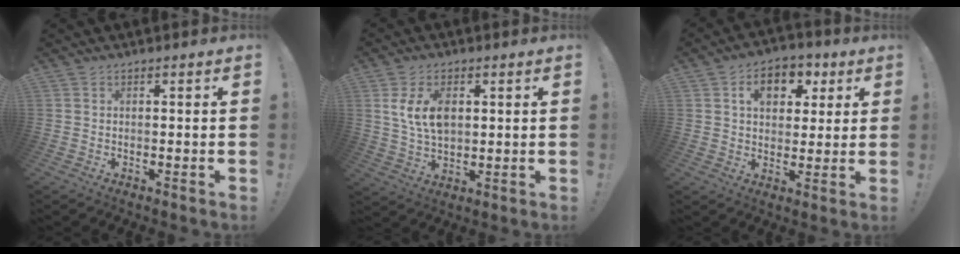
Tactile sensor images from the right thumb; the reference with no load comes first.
{"total": 9.5, "force": [2.5, 6.0, 6.9], "torque": [-0.130, -0.004, 0.044]}
{"total": 10.2, "force": [4.0, 7.5, 5.7], "torque": [-0.073, -0.006, 0.071]}